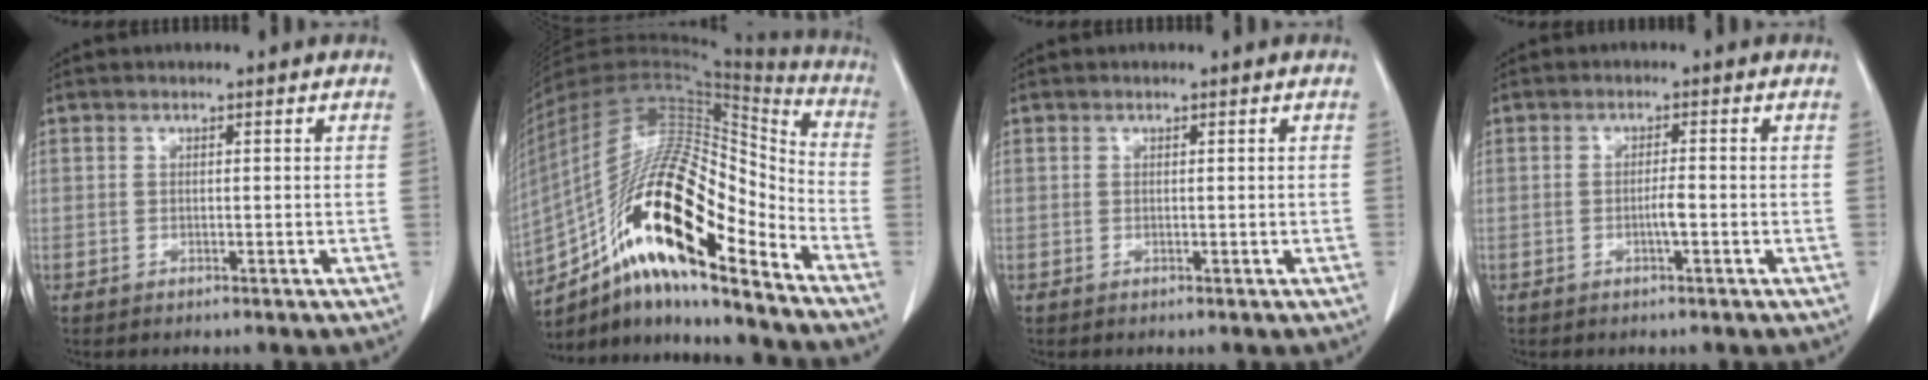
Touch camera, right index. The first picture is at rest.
{"total": 24.4, "force": [-12.8, 5.8, 19.9], "torque": [-0.362, 0.007, -0.220]}
{"total": 0.0}
{"total": 1.7, "force": [-0.5, 0.0, 1.6], "torque": [-0.027, 0.002, -0.007]}